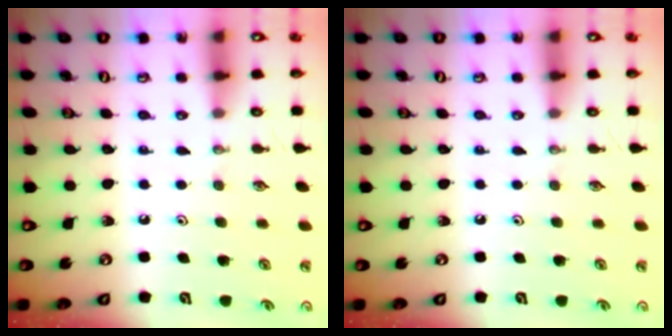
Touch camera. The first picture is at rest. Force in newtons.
{"total": 0.0}